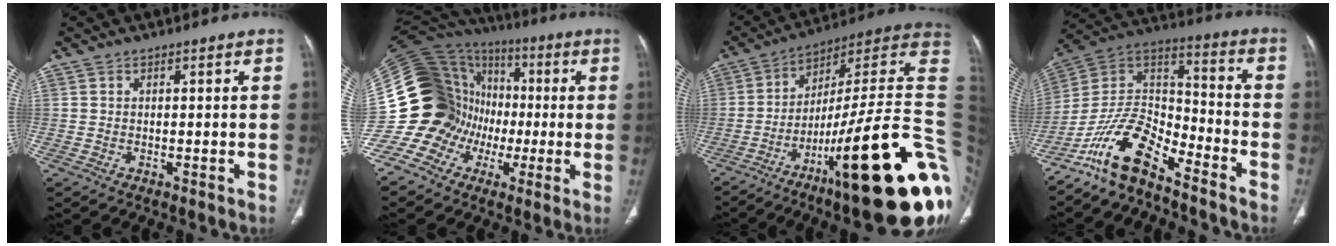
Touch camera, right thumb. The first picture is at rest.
{"total": 21.9, "force": [-4.4, 19.3, 9.3], "torque": [-0.162, 0.089, -0.078]}
{"total": 33.0, "force": [-9.7, 6.6, 30.9], "torque": [-0.338, 0.072, -0.149]}
{"total": 14.5, "force": [-10.9, 5.2, 8.0], "torque": [-0.137, 0.093, -0.210]}